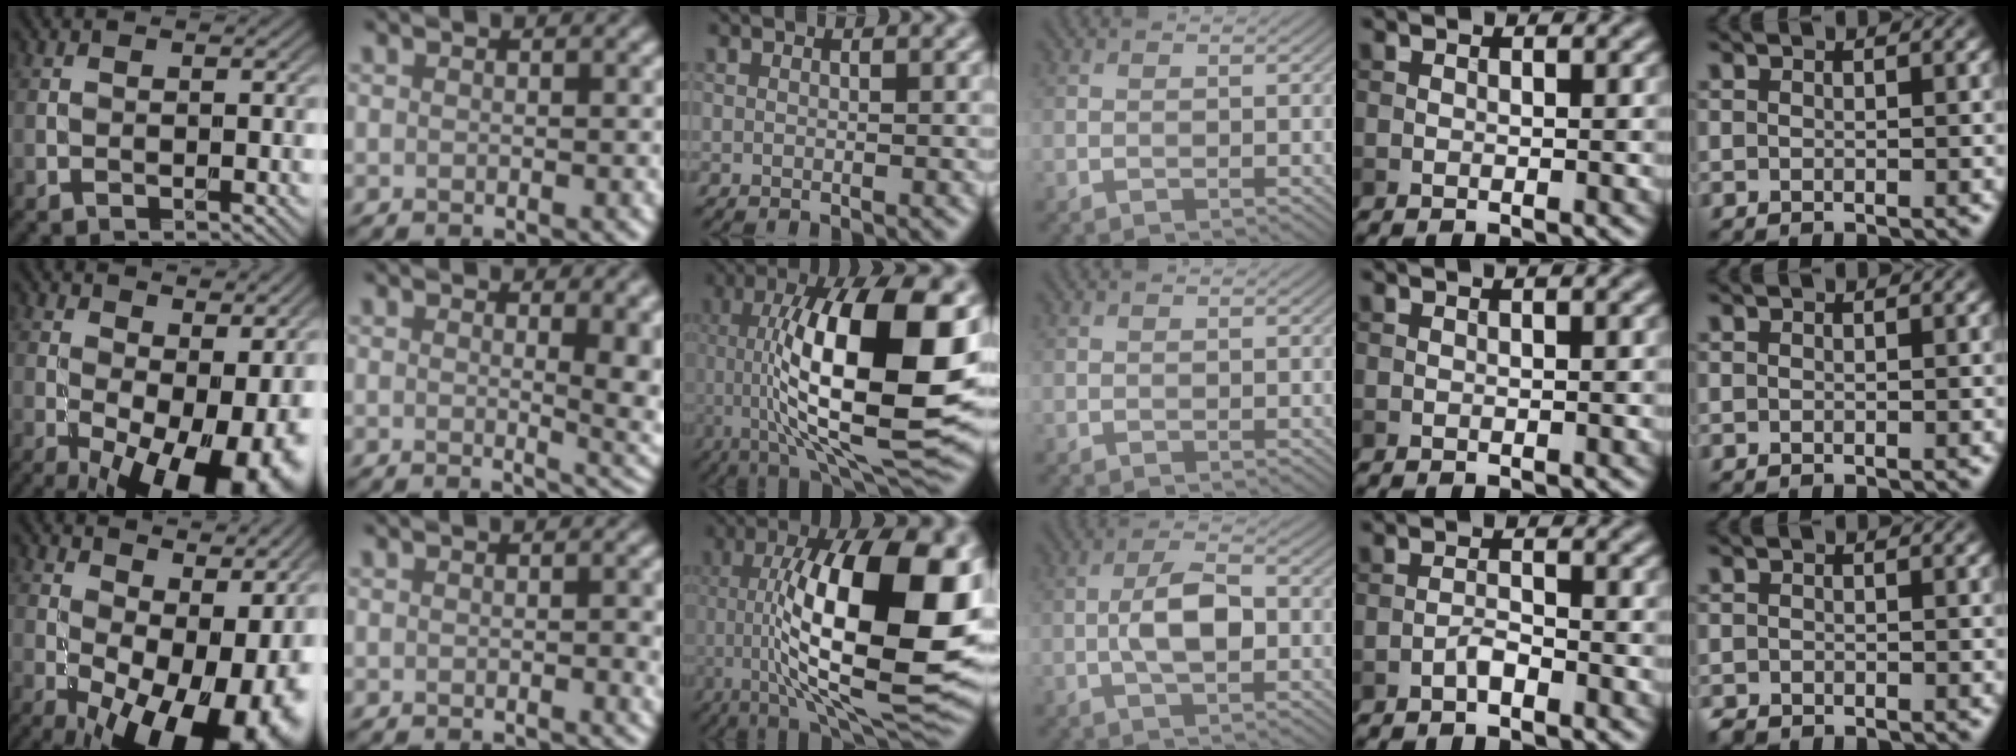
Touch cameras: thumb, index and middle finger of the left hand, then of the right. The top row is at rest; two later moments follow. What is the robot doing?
{"motion": "unscrew", "object": "dispenser bottle"}